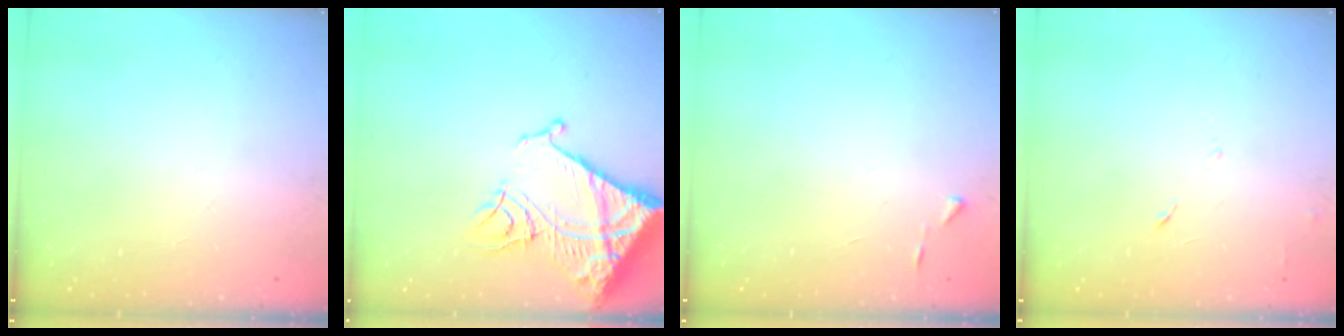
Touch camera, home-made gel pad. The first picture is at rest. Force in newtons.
{"total": 18.4, "press": 18.3, "slide": 2.2}
{"total": 2.7, "press": 2.7, "slide": 0.3}
{"total": 3.9, "press": 3.8, "slide": 0.9}